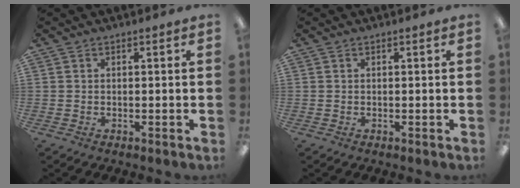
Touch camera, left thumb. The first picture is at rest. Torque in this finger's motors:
{"motor_torque": [-0.02, 0.02, -0.17, 0.10, 0.00]}